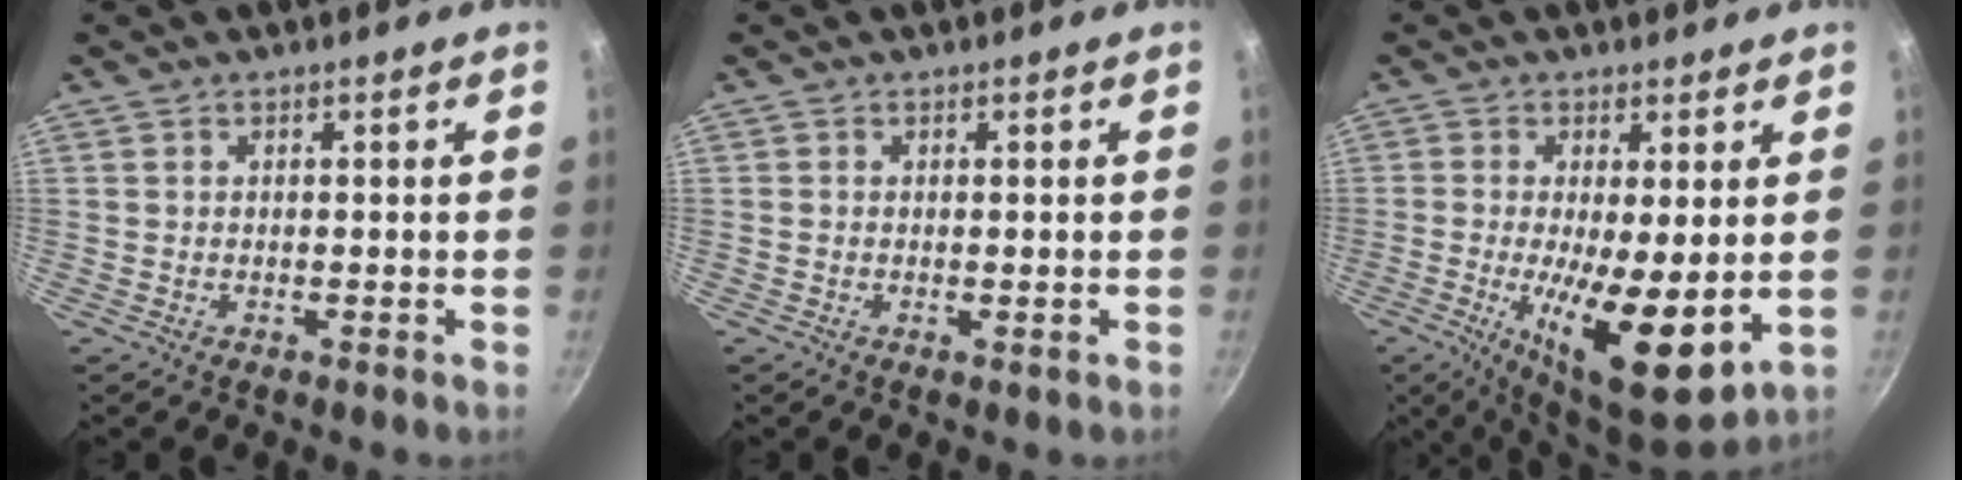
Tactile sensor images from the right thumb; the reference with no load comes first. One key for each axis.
{"total": 0.5, "fx": -0.1, "fy": 0.1, "fz": 0.5, "tx": -0.009, "ty": -0.002, "tz": -0.002}
{"total": 13.1, "fx": -1.2, "fy": 3.9, "fz": 12.4, "tx": -0.204, "ty": -0.019, "tz": -0.013}